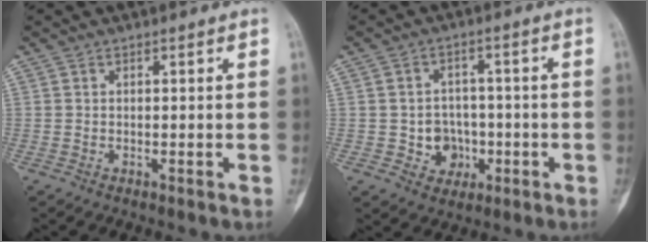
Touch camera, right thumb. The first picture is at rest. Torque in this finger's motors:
{"motor_torque": [0.15, 0.13, 0.47, -0.27, 0.02]}